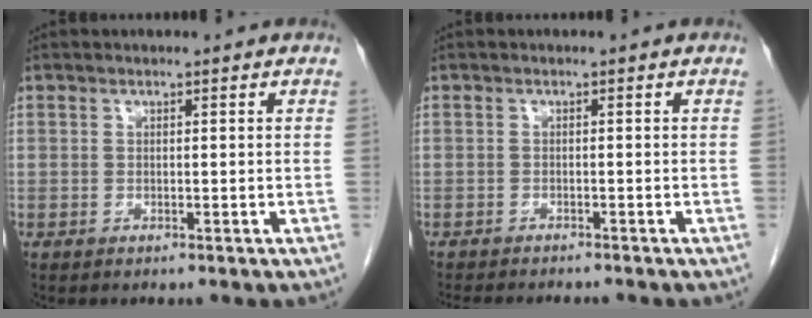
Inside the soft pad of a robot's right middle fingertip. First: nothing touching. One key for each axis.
{"total": 7.5, "fx": -6.8, "fy": 1.3, "fz": 2.9, "tx": -0.039, "ty": -0.008, "tz": -0.096}